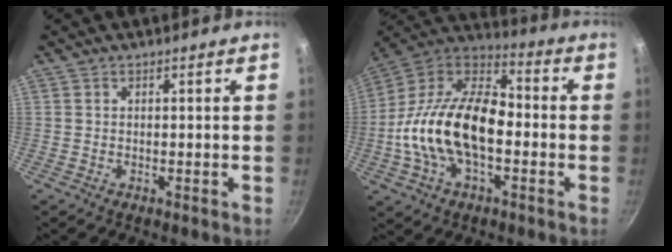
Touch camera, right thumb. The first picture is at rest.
{"total": 22.2, "force": [-3.4, 12.8, 17.8], "torque": [-0.307, 0.045, -0.079]}